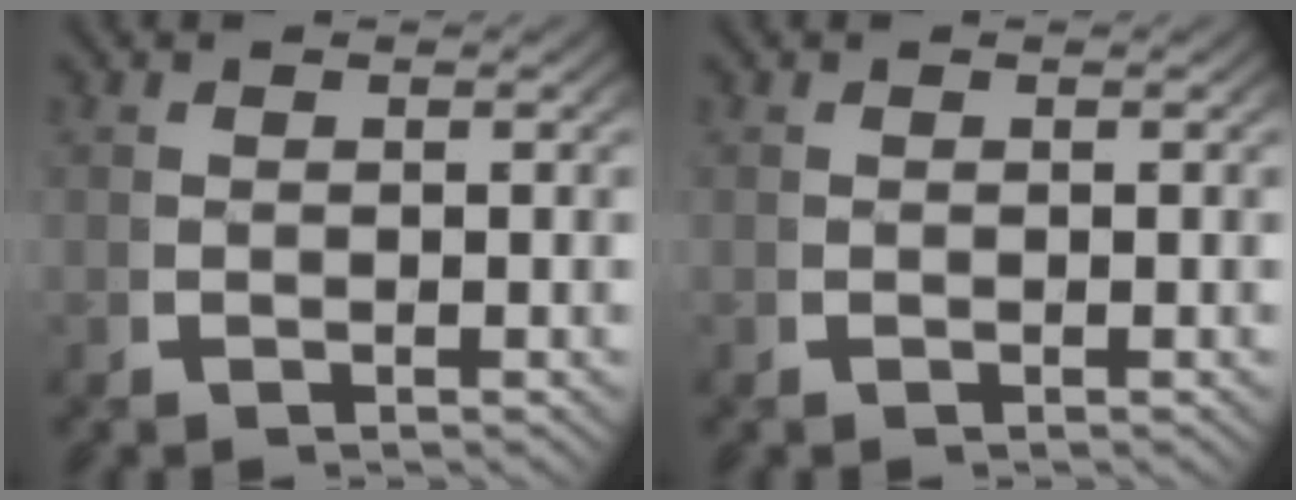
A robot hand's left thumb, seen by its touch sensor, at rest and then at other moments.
{"total": 0.0}